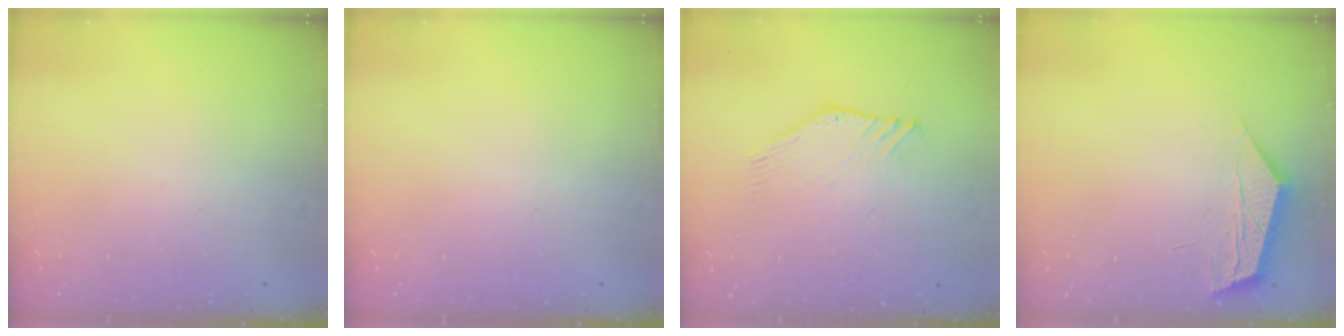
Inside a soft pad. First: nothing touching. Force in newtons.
{"total": 0.0}
{"total": 2.1, "press": 2.1, "slide": 0.1}
{"total": 4.5, "press": 4.5, "slide": 0.0}